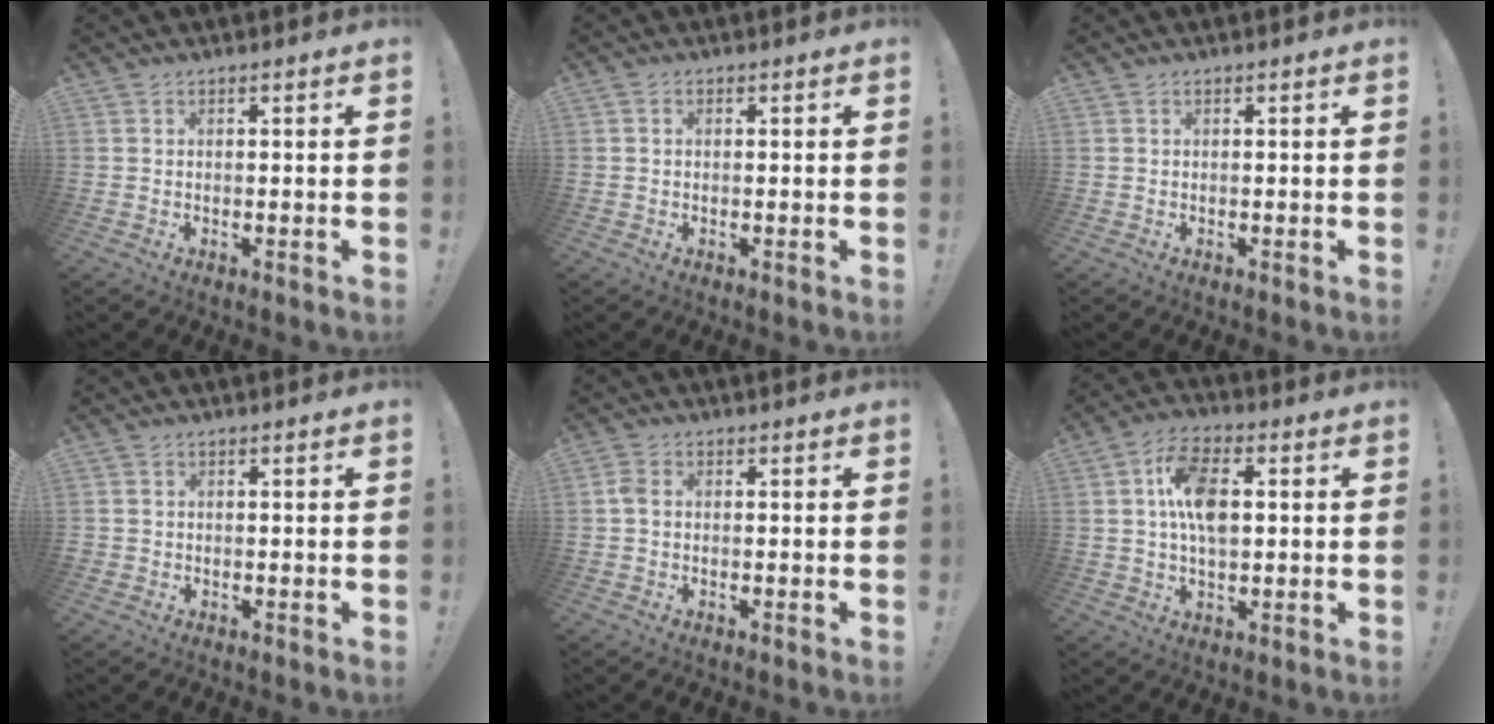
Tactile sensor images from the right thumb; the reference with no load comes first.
{"total": 0.6, "force": [-0.1, 0.5, 0.4], "torque": [-0.014, 0.005, -0.002]}
{"total": 0.0}
{"total": 1.1, "force": [-0.3, 1.1, 0.2], "torque": [-0.010, 0.005, -0.004]}
{"total": 2.6, "force": [-0.3, 1.7, 1.9], "torque": [-0.050, 0.009, -0.004]}
{"total": 11.6, "force": [1.4, 6.7, 9.3], "torque": [-0.166, 0.009, 0.027]}